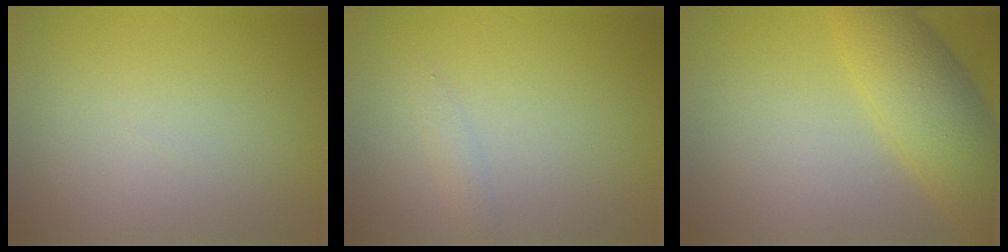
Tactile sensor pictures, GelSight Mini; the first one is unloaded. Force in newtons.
{"total": 0.9, "press": 0.9, "slide": 0.1}
{"total": 6.7, "press": 6.7, "slide": 0.3}